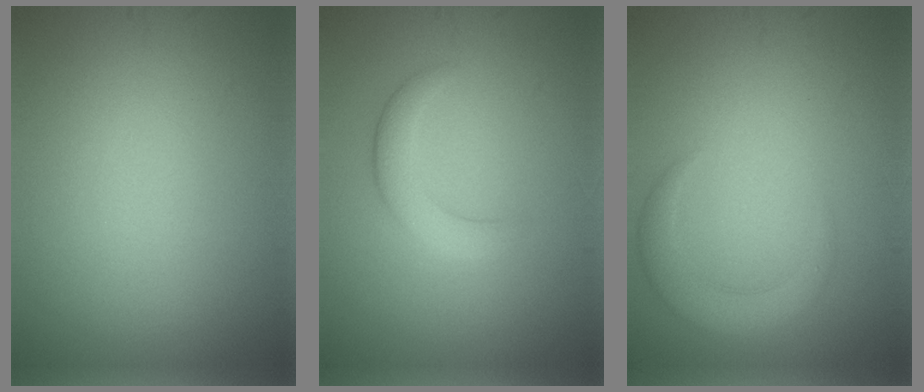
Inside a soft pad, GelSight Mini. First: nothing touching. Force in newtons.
{"total": 2.9, "press": 2.9, "slide": 0.2}
{"total": 3.0, "press": 3.0, "slide": 0.3}